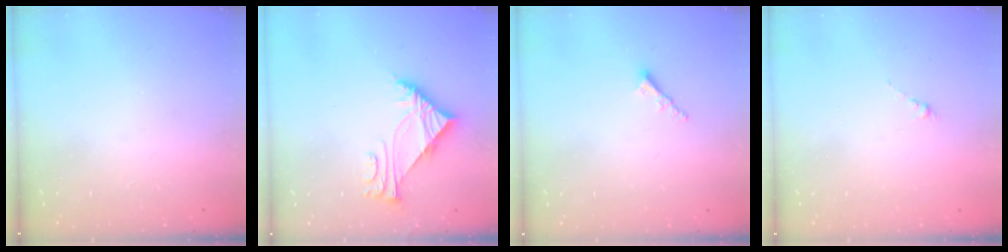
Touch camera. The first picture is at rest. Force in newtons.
{"total": 6.5, "press": 6.5, "slide": 0.5}
{"total": 2.3, "press": 2.2, "slide": 0.6}
{"total": 0.0}